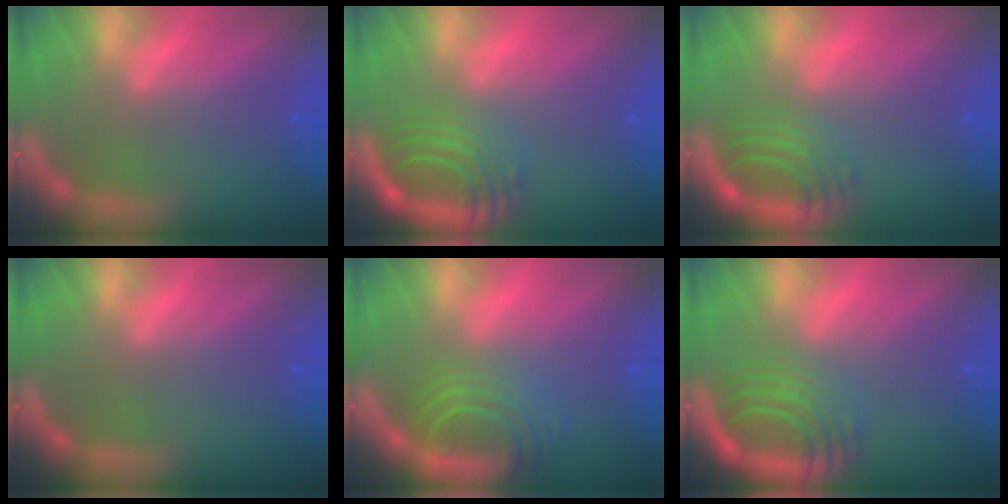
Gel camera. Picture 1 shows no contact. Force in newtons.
{"total": 7.1}
{"total": 5.0}
{"total": 0.0}
{"total": 7.0}
{"total": 7.5}